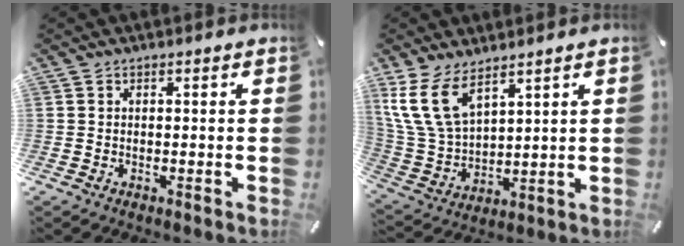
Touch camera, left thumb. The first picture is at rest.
{"total": 12.3, "force": [7.8, 6.6, 6.8], "torque": [-0.177, -0.030, 0.147]}